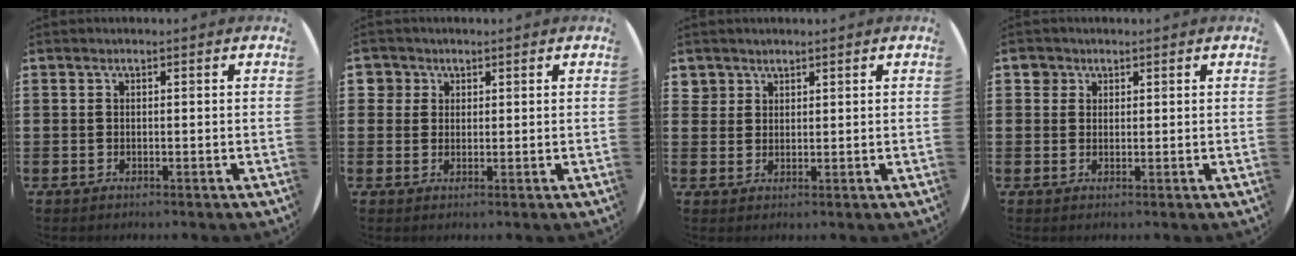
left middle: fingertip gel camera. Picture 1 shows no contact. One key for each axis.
{"total": 2.2, "fx": 1.3, "fy": 1.7, "fz": 0.2, "tx": 0.008, "ty": 0.002, "tz": 0.022}
{"total": 2.1, "fx": 1.7, "fy": 1.3, "fz": 0.0, "tx": 0.004, "ty": 0.002, "tz": 0.032}
{"total": 1.8, "fx": 1.3, "fy": 1.2, "fz": 0.0, "tx": 0.014, "ty": -0.002, "tz": 0.022}